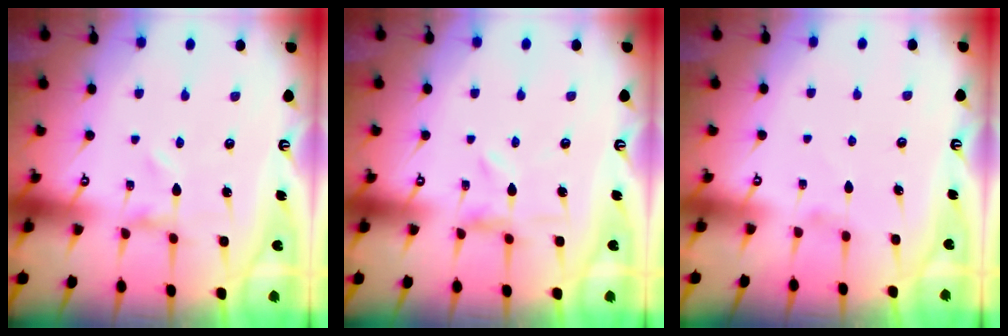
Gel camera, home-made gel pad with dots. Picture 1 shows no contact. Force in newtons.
{"total": 1.4, "press": 1.4, "slide": 0.3}
{"total": 1.6, "press": 1.5, "slide": 0.4}